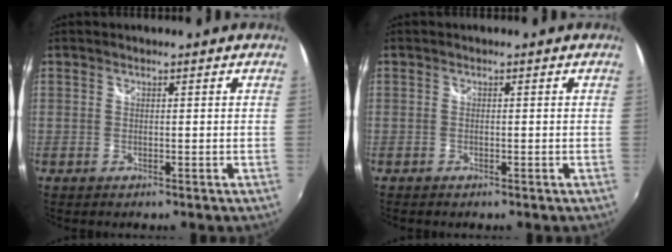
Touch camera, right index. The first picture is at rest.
{"total": 0.5, "force": [-0.4, 0.3, 0.2], "torque": [-0.005, -0.001, -0.008]}